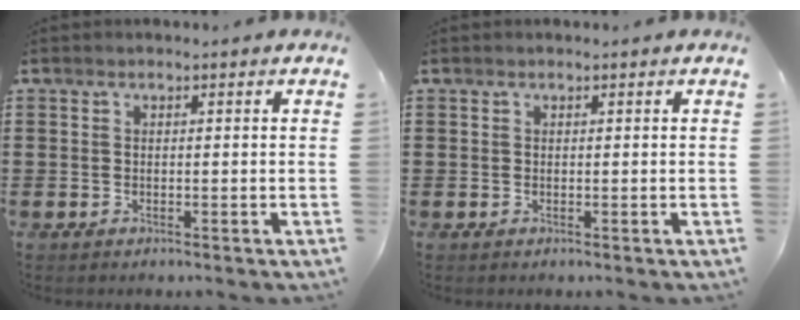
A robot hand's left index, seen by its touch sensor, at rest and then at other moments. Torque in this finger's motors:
{"motor_torque": [-0.34, 0.28, -0.13, -0.02]}